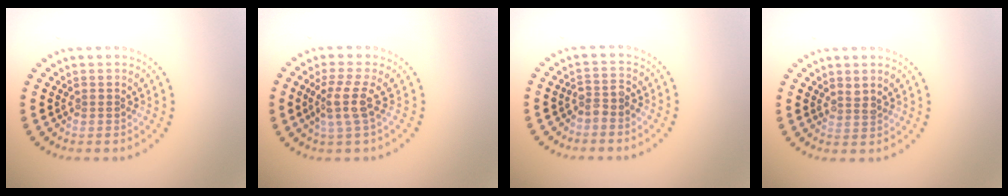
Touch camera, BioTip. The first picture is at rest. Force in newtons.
{"total": 2.9, "press": 2.2, "slide": 1.9}
{"total": 1.5, "press": 1.2, "slide": 0.9}
{"total": 1.2, "press": 0.9, "slide": 0.7}